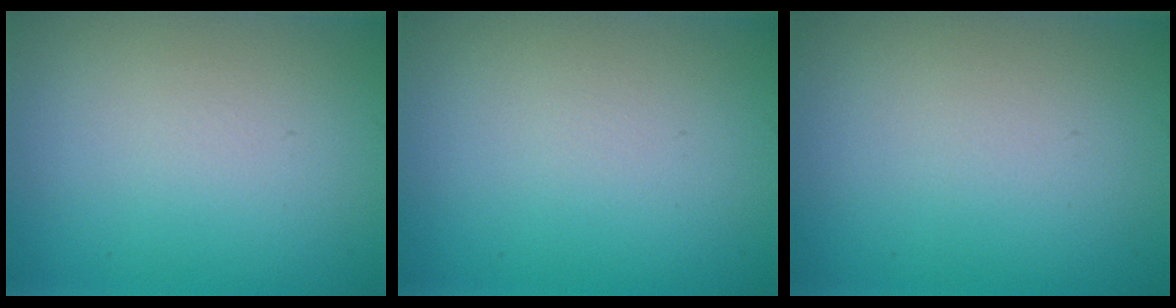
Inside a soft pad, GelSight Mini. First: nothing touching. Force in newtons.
{"total": 0.0}
{"total": 0.0}